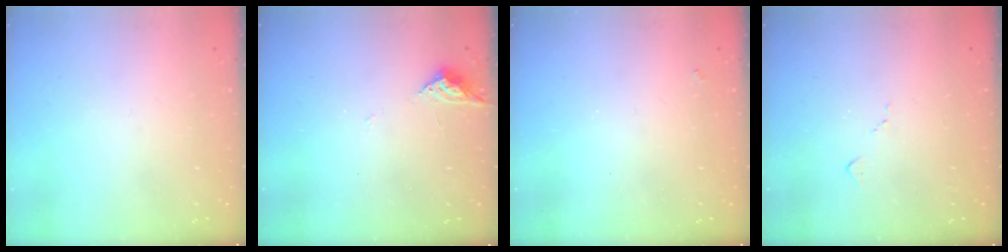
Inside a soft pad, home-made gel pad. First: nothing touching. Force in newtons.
{"total": 3.8, "press": 3.8, "slide": 0.6}
{"total": 1.6, "press": 1.6, "slide": 0.4}
{"total": 5.6, "press": 5.5, "slide": 0.9}